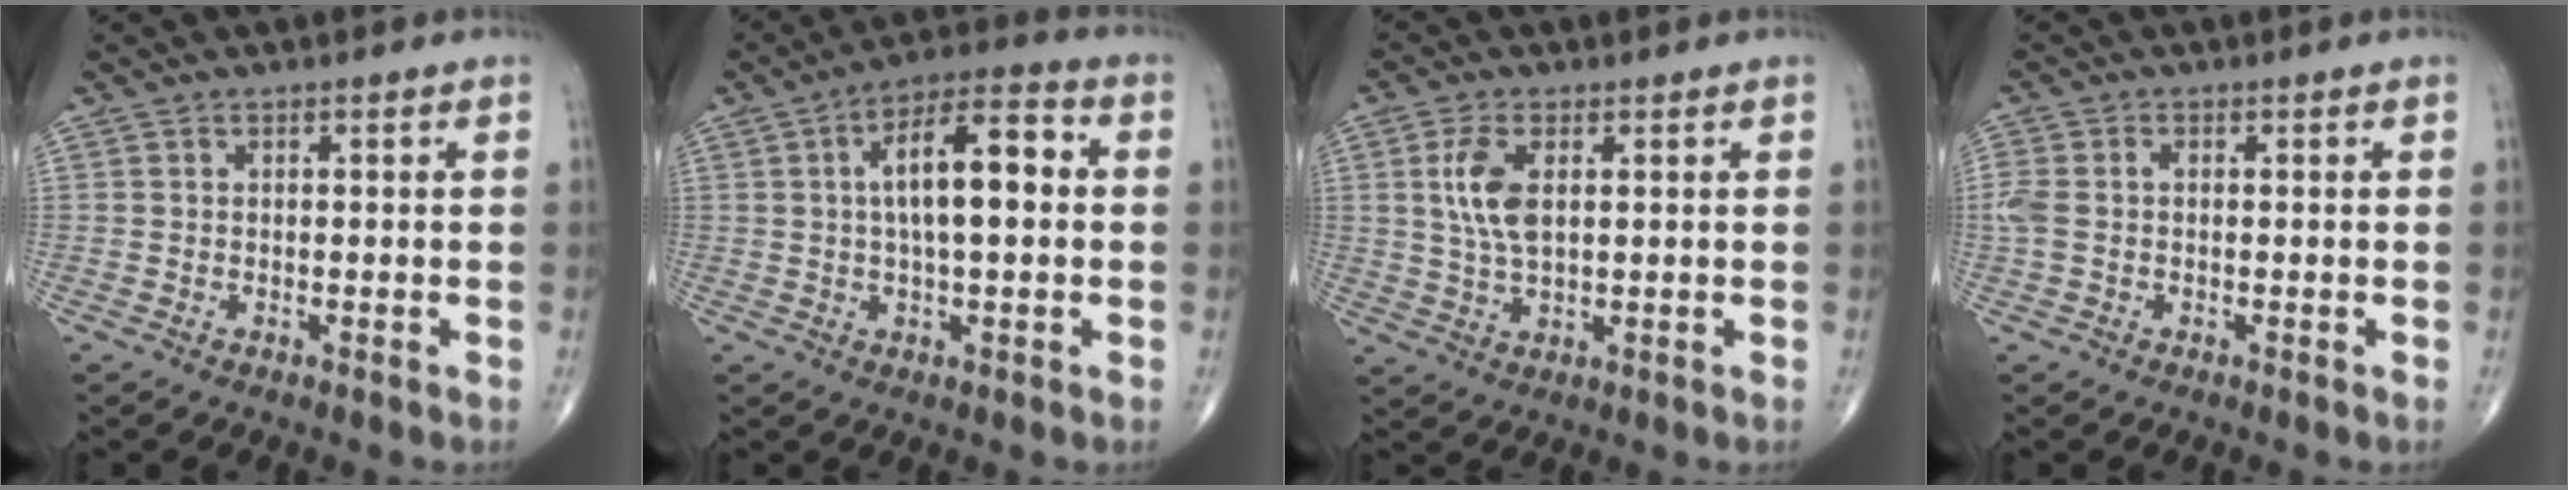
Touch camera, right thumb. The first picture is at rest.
{"total": 12.5, "force": [1.5, 4.7, 11.5], "torque": [-0.182, 0.026, 0.016]}
{"total": 6.9, "force": [1.6, 3.3, 5.8], "torque": [-0.126, -0.006, 0.034]}
{"total": 3.9, "force": [-0.1, 2.5, 3.0], "torque": [-0.093, 0.016, -0.002]}